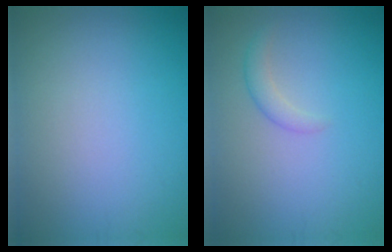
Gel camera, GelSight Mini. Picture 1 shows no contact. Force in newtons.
{"total": 1.4, "press": 1.3, "slide": 0.1}